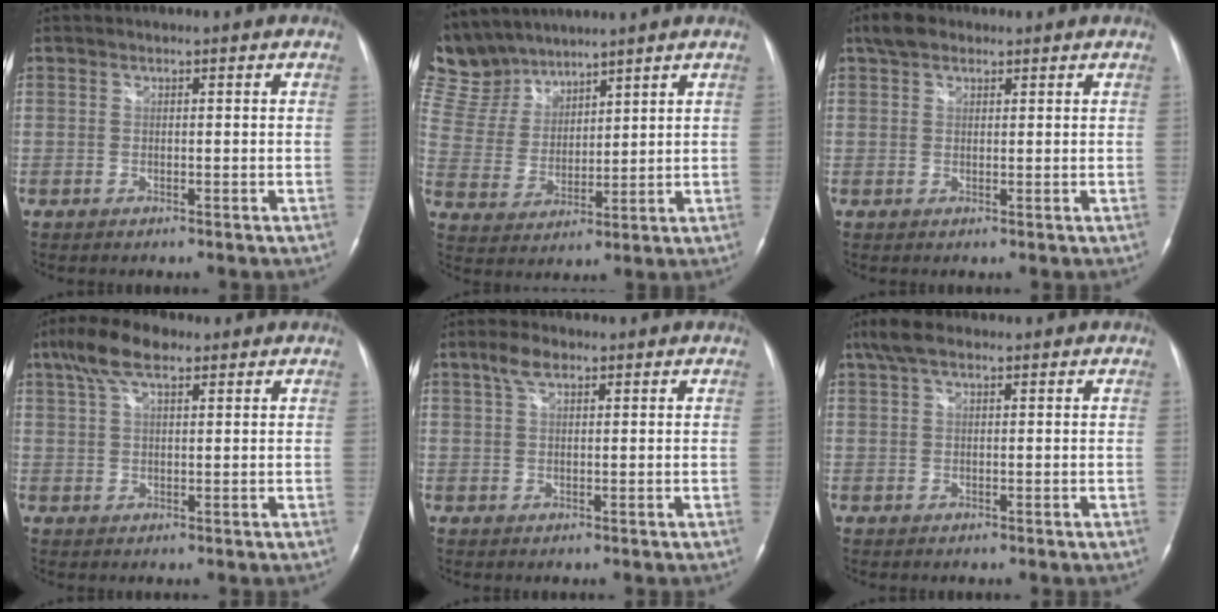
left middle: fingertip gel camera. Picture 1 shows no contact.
{"total": 11.1, "force": [10.2, 3.9, 1.7], "torque": [-0.055, 0.018, 0.221]}
{"total": 3.5, "force": [2.5, 1.9, 1.6], "torque": [-0.034, 0.019, 0.046]}
{"total": 7.0, "force": [4.2, 2.5, 5.0], "torque": [-0.105, 0.028, 0.077]}
{"total": 3.2, "force": [1.8, 1.3, 2.2], "torque": [-0.051, 0.015, 0.038]}
{"total": 4.2, "force": [2.7, 1.6, 2.8], "torque": [-0.067, 0.030, 0.053]}